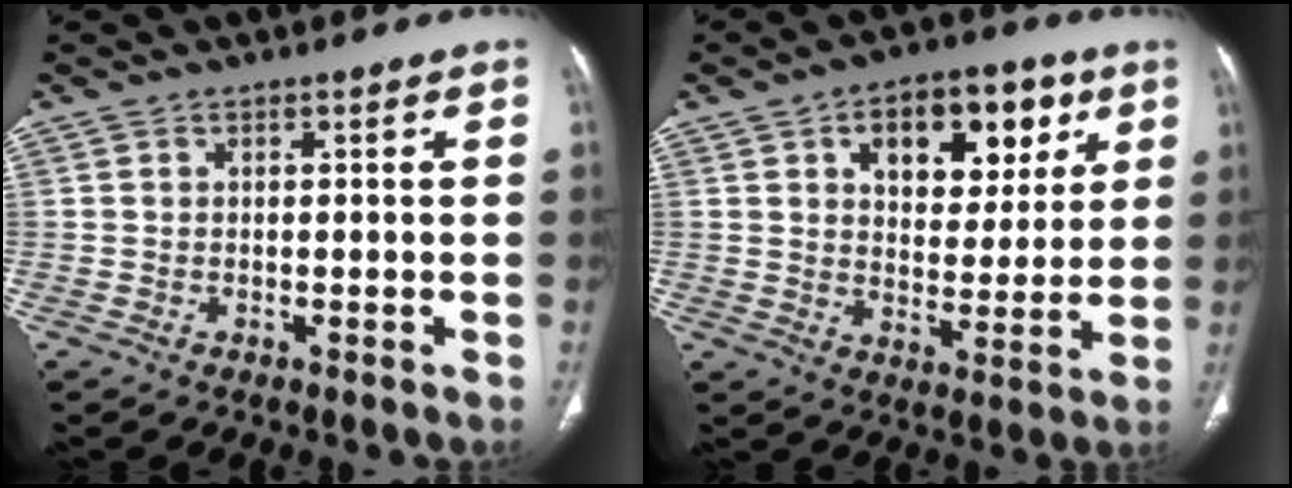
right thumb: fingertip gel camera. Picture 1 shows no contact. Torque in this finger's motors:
{"motor_torque": [1.24, 3.77, 0.50, -0.40, 0.04]}